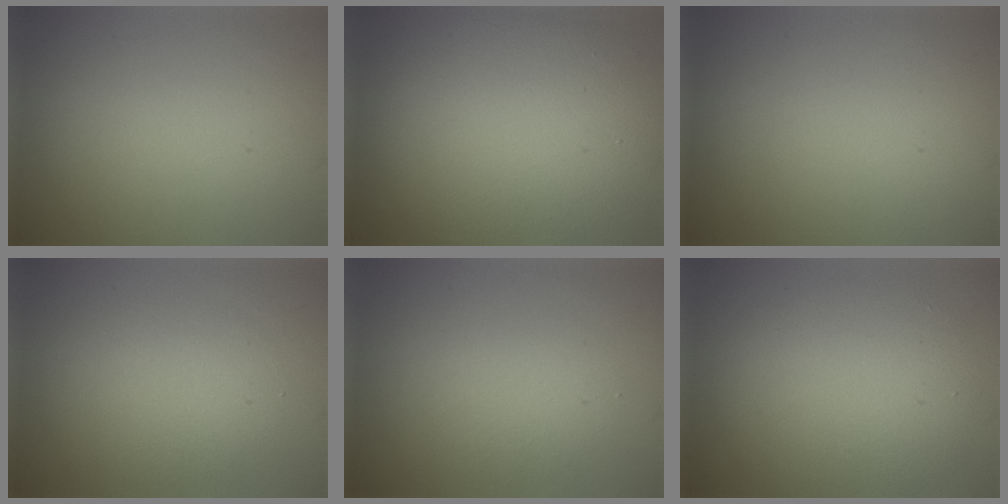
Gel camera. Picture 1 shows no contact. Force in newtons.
{"total": 14.2, "press": 14.2, "slide": 1.1}
{"total": 0.0}
{"total": 3.0, "press": 3.0, "slide": 0.2}
{"total": 2.5, "press": 2.5, "slide": 0.1}
{"total": 6.5, "press": 6.5, "slide": 0.6}